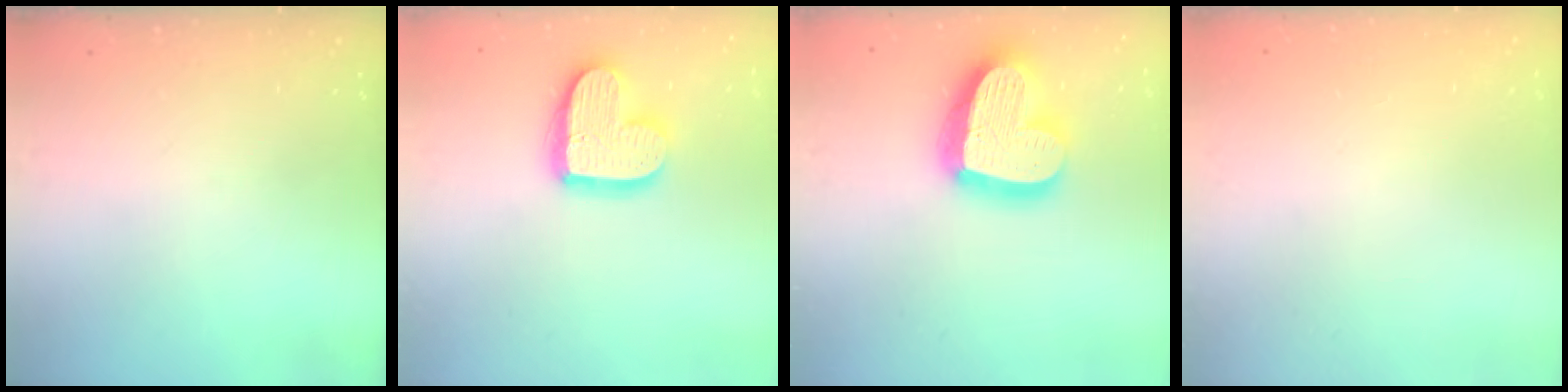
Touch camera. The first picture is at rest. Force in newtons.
{"total": 15.6, "press": 15.5, "slide": 1.3}
{"total": 24.3, "press": 24.2, "slide": 2.4}
{"total": 0.0}